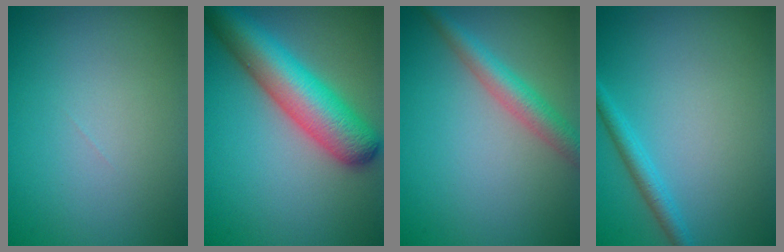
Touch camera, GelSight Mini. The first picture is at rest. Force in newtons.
{"total": 8.4, "press": 8.4, "slide": 0.3}
{"total": 3.4, "press": 3.4, "slide": 0.1}
{"total": 1.9, "press": 1.9, "slide": 0.2}